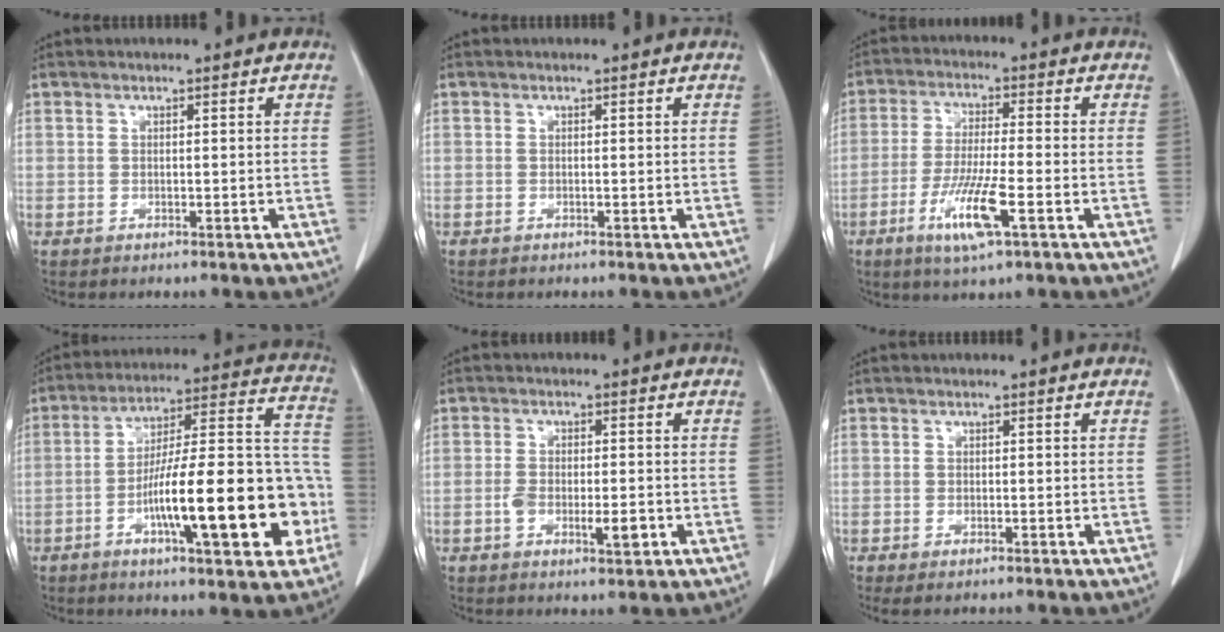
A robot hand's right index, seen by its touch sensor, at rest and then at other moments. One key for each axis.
{"total": 0.0}
{"total": 9.4, "fx": -3.9, "fy": 0.6, "fz": 8.5, "tx": -0.167, "ty": -0.018, "tz": -0.072}
{"total": 22.6, "fx": -6.8, "fy": 4.2, "fz": 21.1, "tx": -0.283, "ty": 0.025, "tz": -0.097}
{"total": 5.5, "fx": -1.6, "fy": 1.9, "fz": 4.9, "tx": -0.081, "ty": -0.001, "tz": -0.021}
{"total": 1.6, "fx": -0.8, "fy": 0.5, "fz": 1.2, "tx": -0.021, "ty": -0.004, "tz": -0.009}